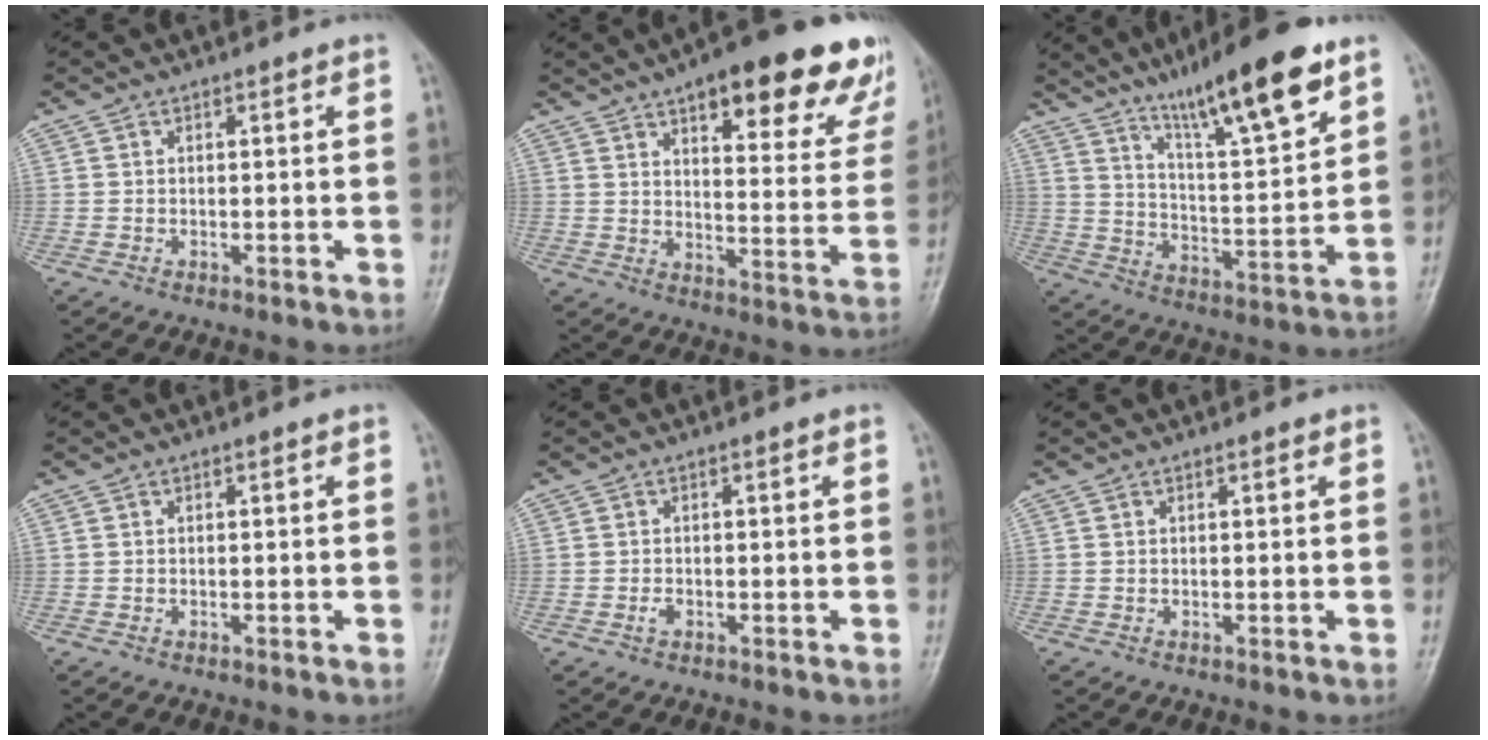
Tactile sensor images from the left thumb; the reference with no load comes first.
{"total": 23.3, "force": [14.3, 8.0, 16.5], "torque": [-0.171, -0.037, 0.184]}
{"total": 18.2, "force": [11.6, 3.1, 13.6], "torque": [-0.201, -0.053, 0.195]}
{"total": 0.0}
{"total": 1.0, "force": [-0.4, 0.6, 0.7], "torque": [-0.013, 0.001, -0.008]}
{"total": 0.6, "force": [0.3, 0.1, 0.5], "torque": [-0.007, 0.000, 0.004]}